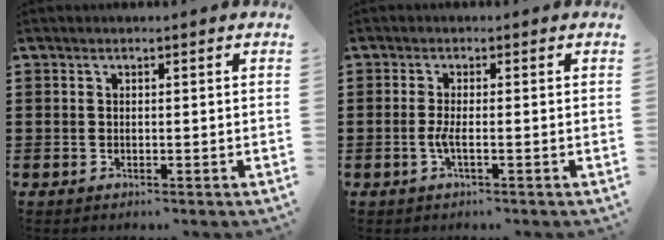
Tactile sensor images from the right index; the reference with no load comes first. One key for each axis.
{"total": 2.3, "fx": -0.7, "fy": 0.1, "fz": 2.1, "tx": -0.055, "ty": -0.008, "tz": -0.019}